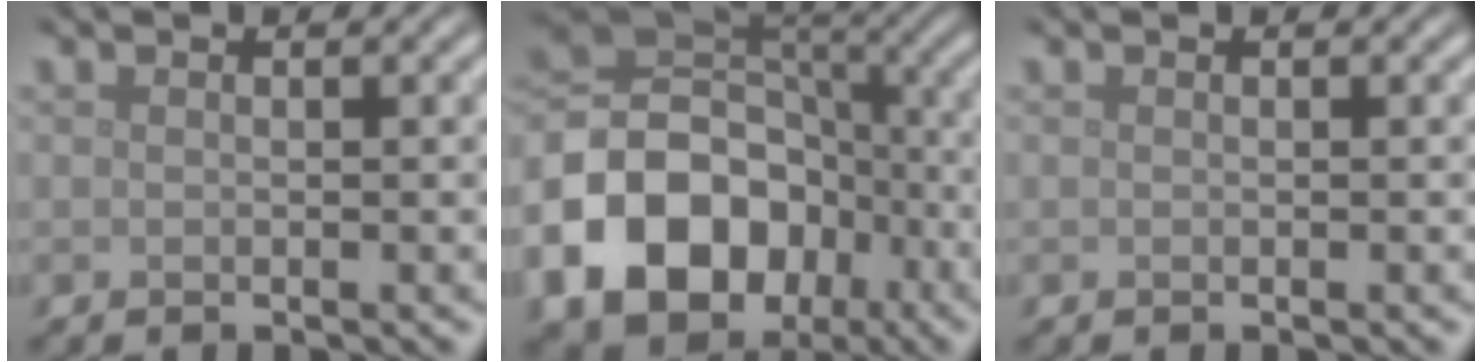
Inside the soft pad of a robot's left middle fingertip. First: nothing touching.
{"total": 14.2, "force": [-5.4, 11.1, 7.0], "torque": [-0.160, -0.002, -0.105]}
{"total": 0.0}